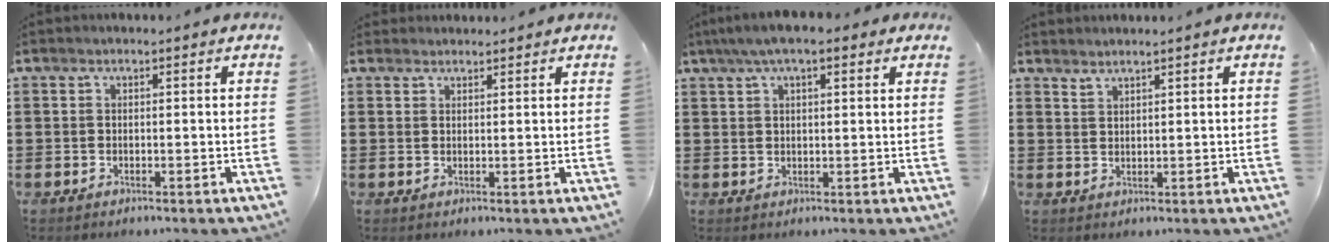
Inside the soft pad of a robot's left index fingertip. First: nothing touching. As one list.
[{"total": 1.5, "force": [1.5, 0.4, 0.0], "torque": [-0.003, 0.003, 0.030]}, {"total": 4.6, "force": [2.8, 1.3, 3.4], "torque": [-0.071, 0.009, 0.048]}, {"total": 1.5, "force": [1.5, -0.1, 0.0], "torque": [-0.003, 0.001, 0.029]}]